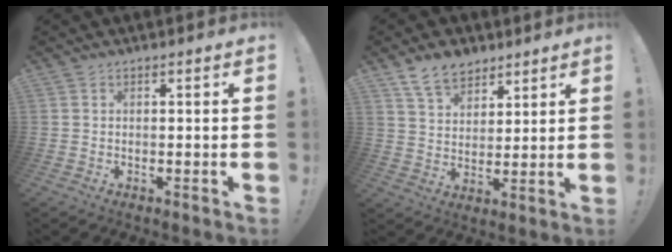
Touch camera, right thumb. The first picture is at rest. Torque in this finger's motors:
{"motor_torque": [-0.77, 0.89, 0.57, 0.42, 0.00]}